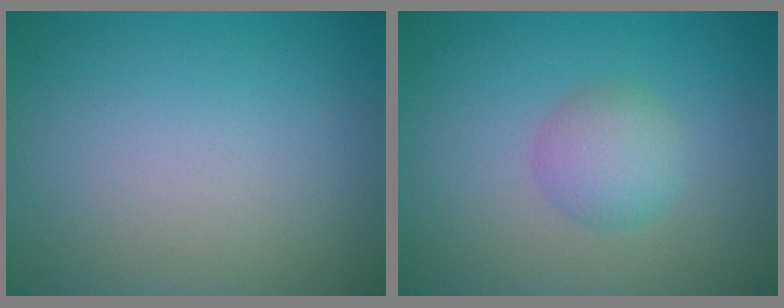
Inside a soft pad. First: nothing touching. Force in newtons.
{"total": 2.6, "press": 2.6, "slide": 0.1}